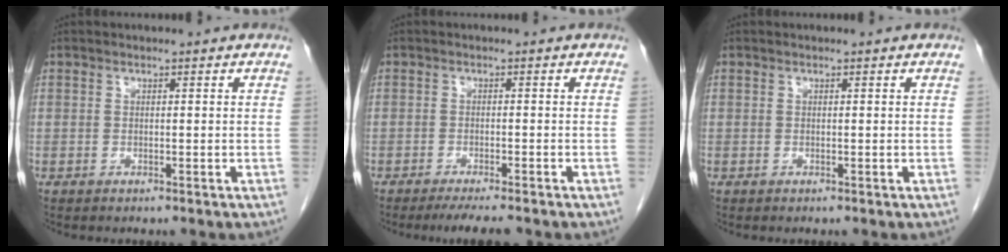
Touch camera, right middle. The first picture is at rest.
{"total": 5.4, "force": [-4.5, 0.3, 3.0], "torque": [-0.039, -0.010, -0.066]}
{"total": 0.0}